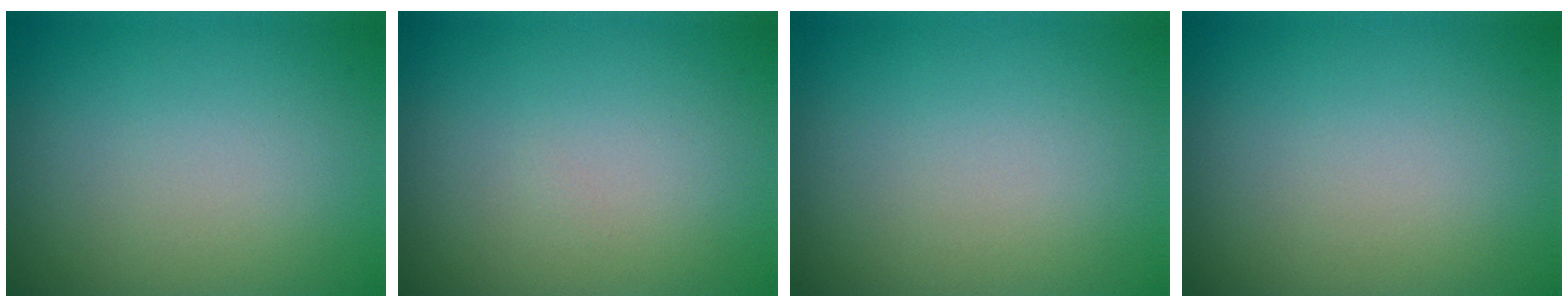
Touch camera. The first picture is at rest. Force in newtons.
{"total": 0.0}
{"total": 0.0}
{"total": 0.0}